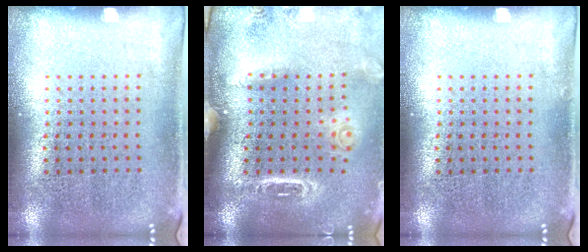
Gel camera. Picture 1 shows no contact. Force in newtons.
{"total": 1.8, "press": 1.7, "slide": 0.6}
{"total": 0.0}